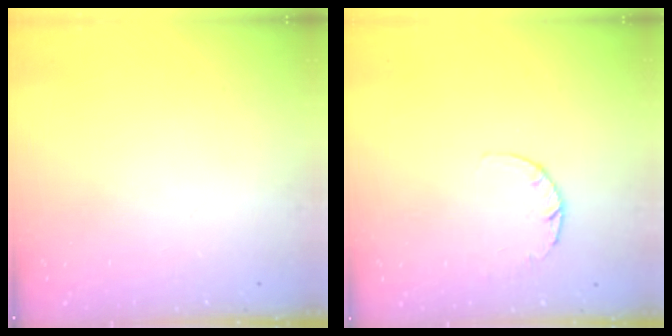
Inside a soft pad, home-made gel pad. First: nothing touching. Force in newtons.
{"total": 2.6, "press": 2.5, "slide": 0.4}